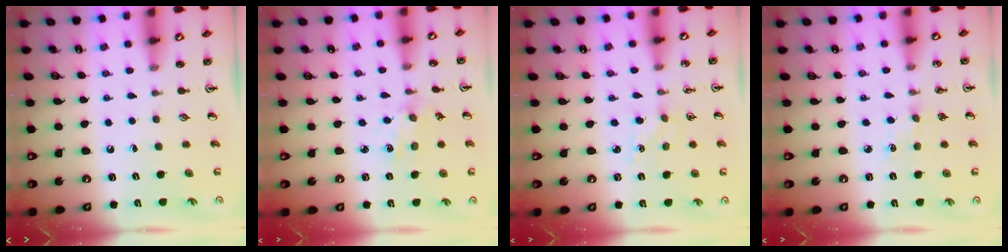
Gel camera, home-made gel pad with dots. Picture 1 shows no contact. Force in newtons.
{"total": 2.5, "press": 2.5, "slide": 0.5}
{"total": 2.1, "press": 2.1, "slide": 0.3}
{"total": 2.0, "press": 2.0, "slide": 0.3}